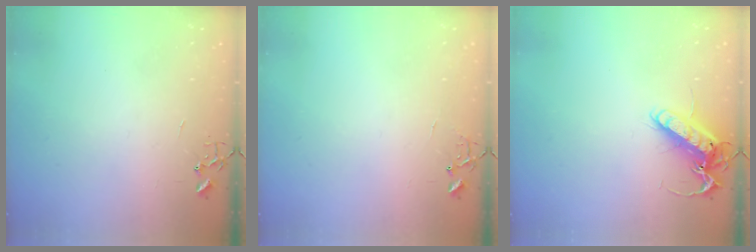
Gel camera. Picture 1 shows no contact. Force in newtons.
{"total": 5.8, "press": 5.8, "slide": 0.5}
{"total": 14.4, "press": 14.2, "slide": 2.2}